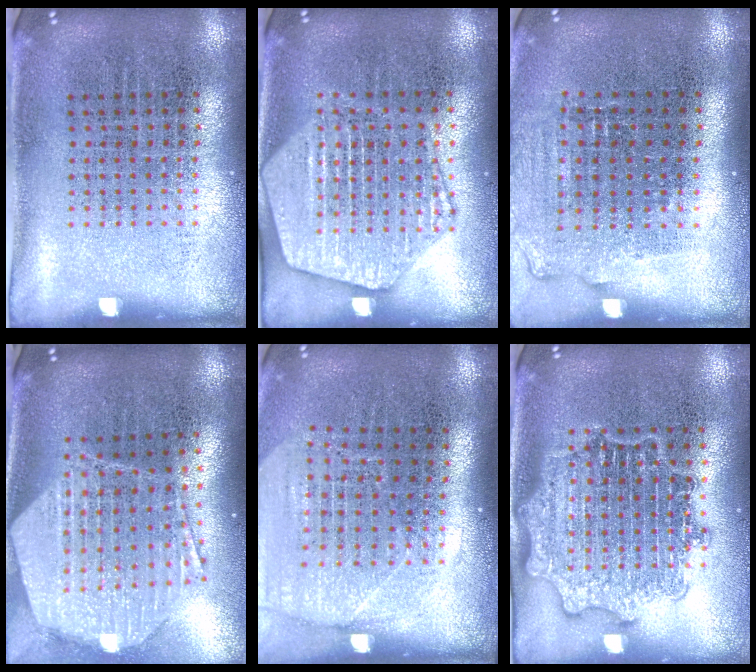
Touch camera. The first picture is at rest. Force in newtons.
{"total": 2.2, "press": 2.2, "slide": 0.2}
{"total": 1.1, "press": 1.1, "slide": 0.4}
{"total": 2.7, "press": 2.1, "slide": 1.7}
{"total": 1.8, "press": 1.6, "slide": 0.8}
{"total": 2.7, "press": 2.7, "slide": 0.4}